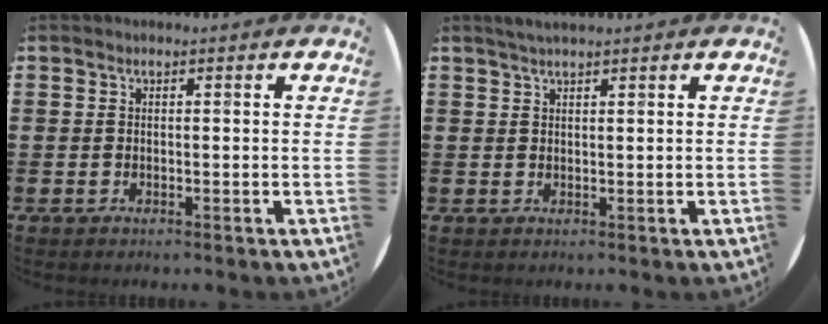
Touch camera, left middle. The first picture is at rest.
{"total": 1.6, "force": [1.4, 0.0, 0.7], "torque": [-0.014, 0.004, 0.025]}